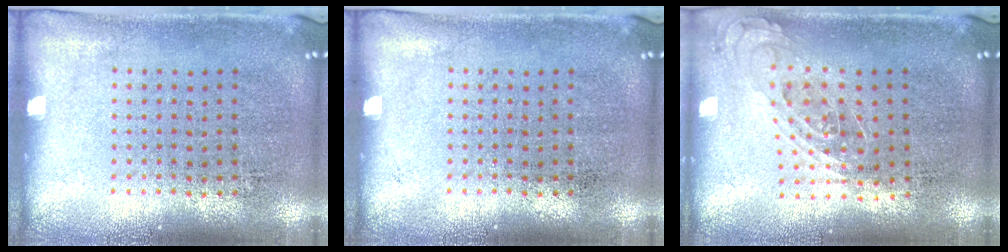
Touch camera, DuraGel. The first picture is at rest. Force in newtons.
{"total": 0.0}
{"total": 0.7, "press": 0.7, "slide": 0.3}